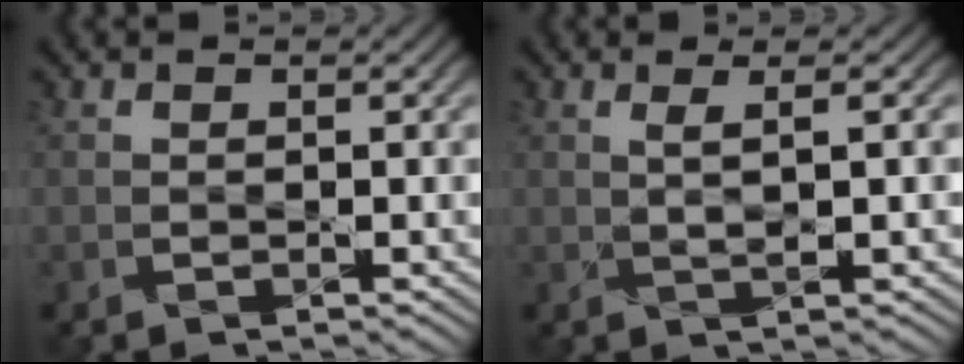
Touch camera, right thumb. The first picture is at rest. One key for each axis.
{"total": 1.9, "fx": 0.7, "fy": -0.1, "fz": 1.8, "tx": -0.035, "ty": 0.007, "tz": 0.011}